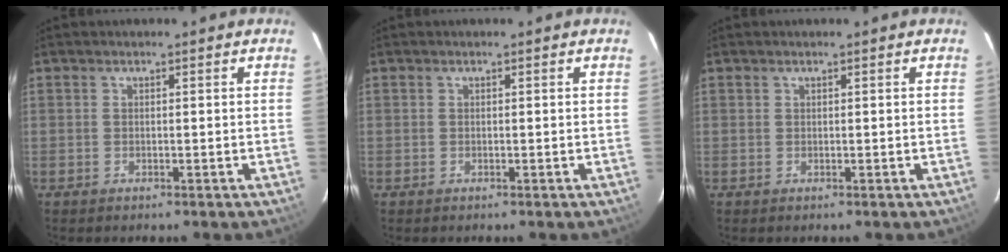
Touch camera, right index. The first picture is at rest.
{"total": 0.0}
{"total": 0.0}